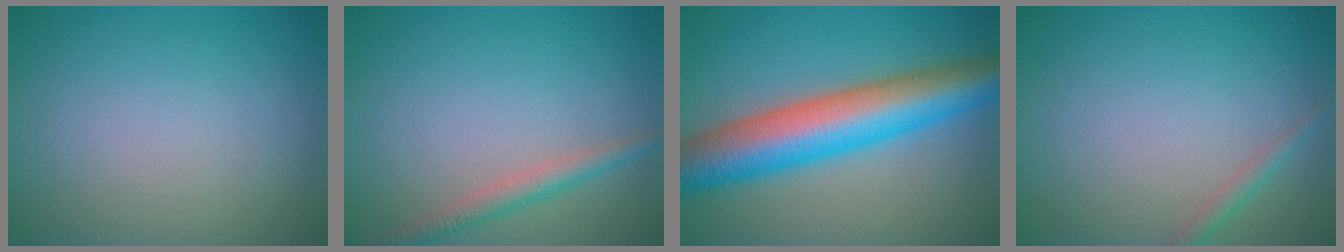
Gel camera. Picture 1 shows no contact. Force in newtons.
{"total": 2.3, "press": 2.3, "slide": 0.1}
{"total": 10.5, "press": 10.5, "slide": 0.2}
{"total": 1.2, "press": 1.2, "slide": 0.1}